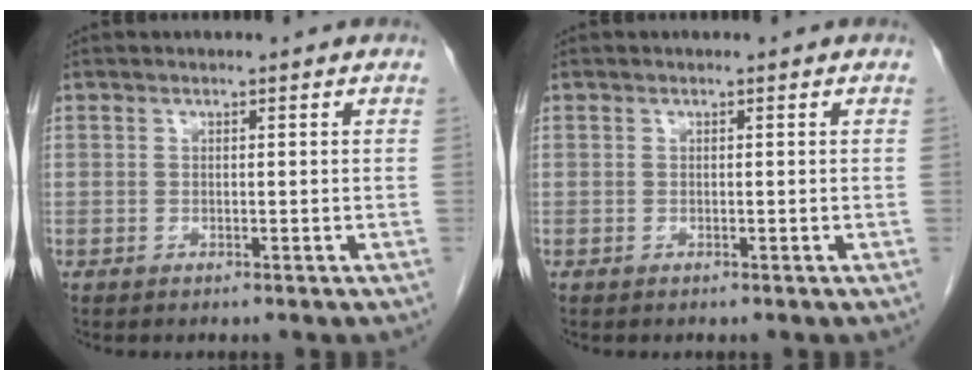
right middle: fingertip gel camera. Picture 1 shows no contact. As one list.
[{"total": 0.0}]